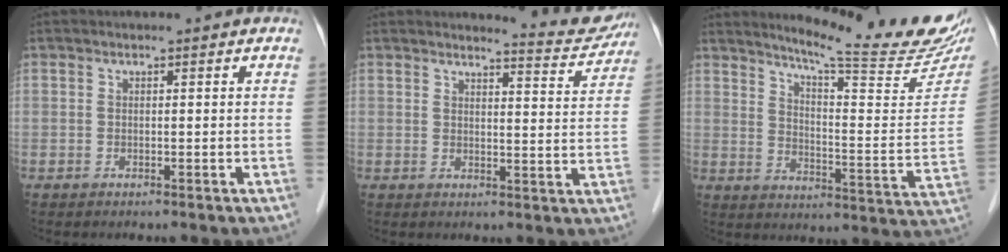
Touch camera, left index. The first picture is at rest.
{"total": 6.0, "force": [6.0, 0.1, 0.0], "torque": [-0.008, -0.029, 0.065]}
{"total": 20.7, "force": [18.5, 0.0, 9.2], "torque": [-0.138, -0.092, 0.238]}